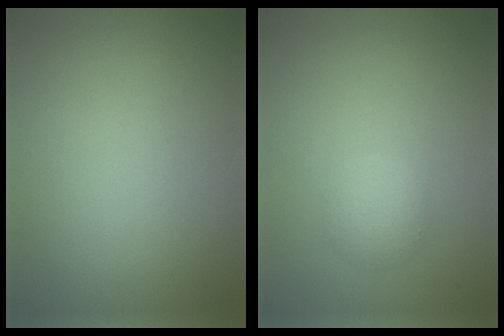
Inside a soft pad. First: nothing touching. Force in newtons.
{"total": 2.2, "press": 2.2, "slide": 0.2}